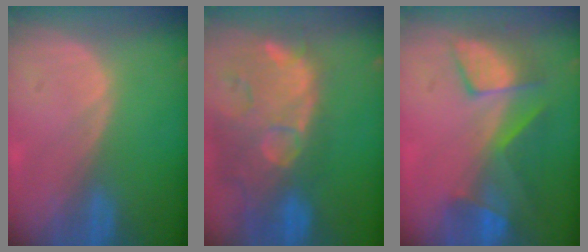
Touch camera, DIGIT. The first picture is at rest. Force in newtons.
{"total": 14.6, "press": 11.8, "slide": 8.6}
{"total": 7.7, "press": 7.6, "slide": 1.4}